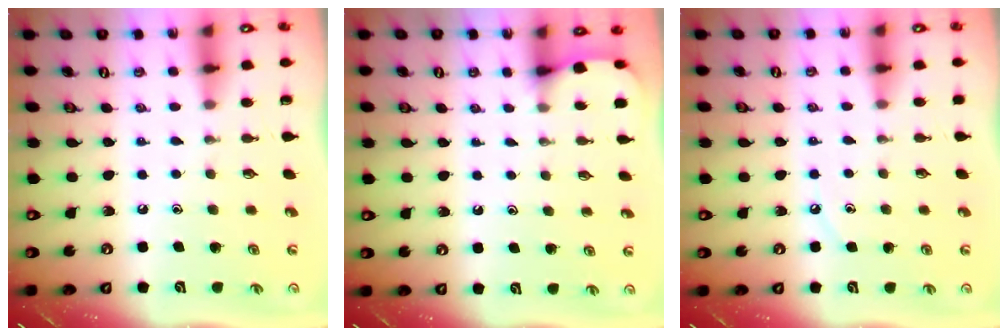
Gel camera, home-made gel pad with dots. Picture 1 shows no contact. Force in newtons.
{"total": 3.0, "press": 2.9, "slide": 0.3}
{"total": 3.4, "press": 3.3, "slide": 0.3}